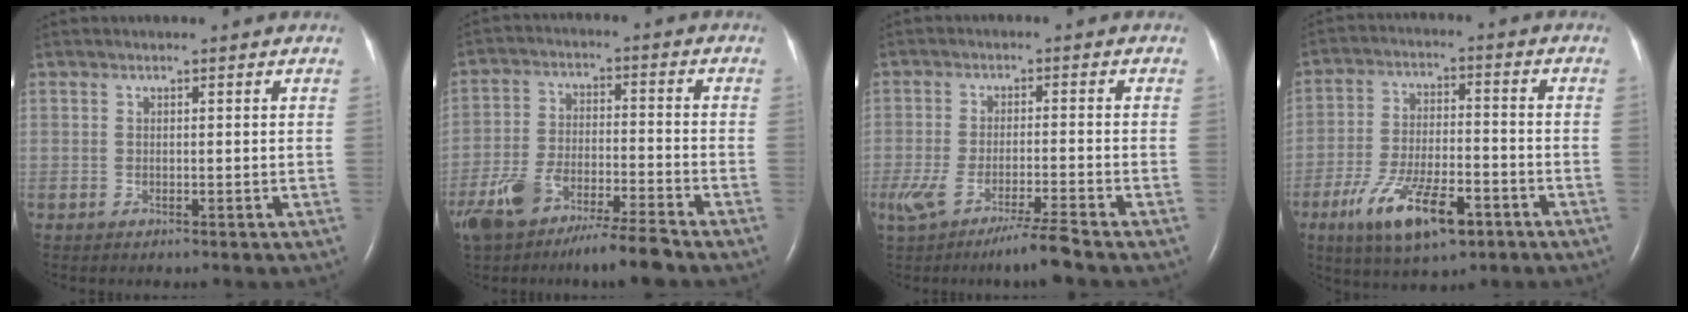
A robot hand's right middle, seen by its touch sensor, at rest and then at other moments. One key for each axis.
{"total": 11.6, "fx": -8.7, "fy": 1.5, "fz": 7.5, "tx": -0.146, "ty": -0.010, "tz": -0.155}
{"total": 7.0, "fx": -5.0, "fy": -0.4, "fz": 4.9, "tx": -0.095, "ty": -0.016, "tz": -0.094}
{"total": 12.6, "fx": -6.8, "fy": 4.2, "fz": 9.8, "tx": -0.187, "ty": -0.007, "tz": -0.111}